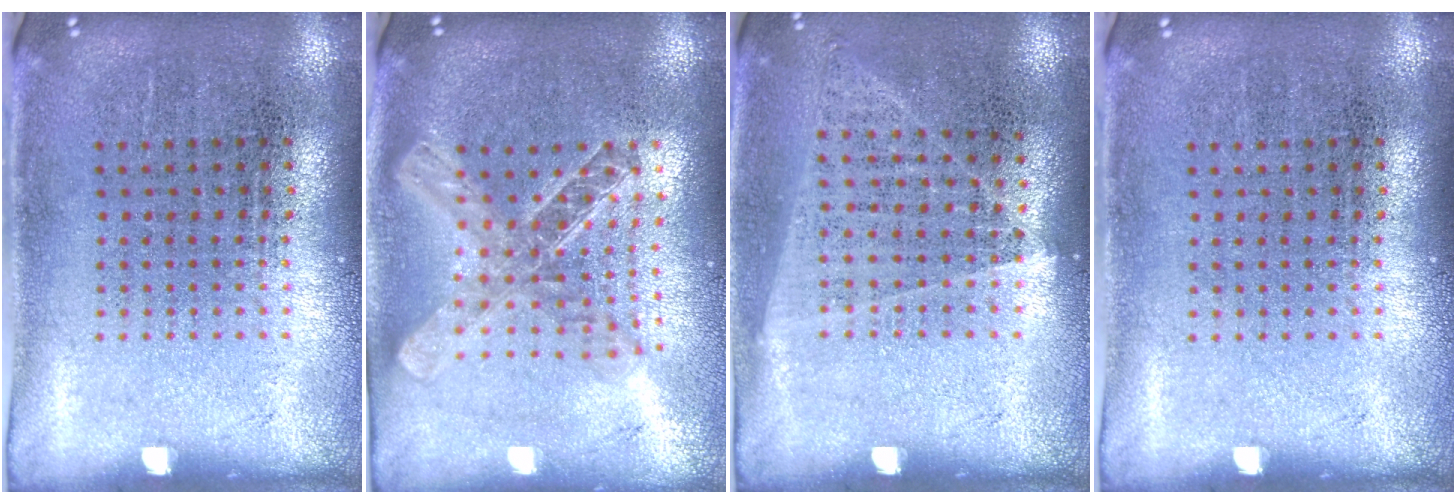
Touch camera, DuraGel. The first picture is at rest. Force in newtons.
{"total": 2.0, "press": 1.7, "slide": 1.1}
{"total": 1.0, "press": 1.0, "slide": 0.3}
{"total": 0.0}